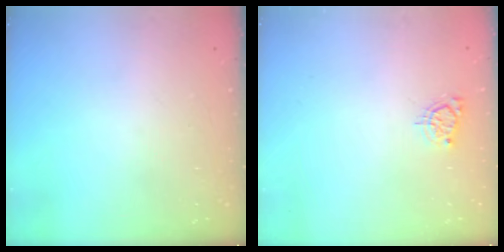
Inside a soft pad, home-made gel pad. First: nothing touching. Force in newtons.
{"total": 3.8, "press": 3.8, "slide": 0.5}